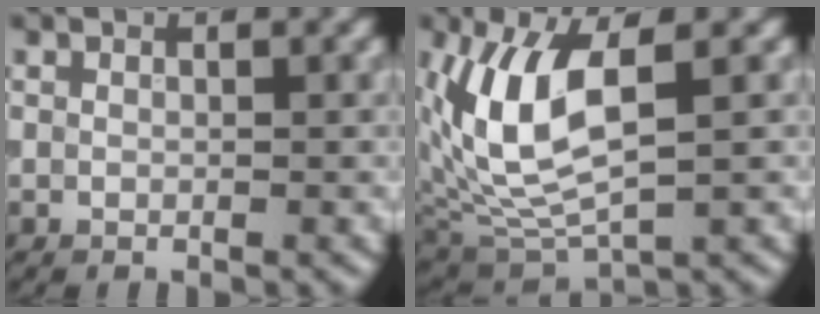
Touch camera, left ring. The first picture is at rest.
{"total": 7.7, "force": [1.6, 3.5, 6.7], "torque": [-0.151, -0.003, 0.034]}